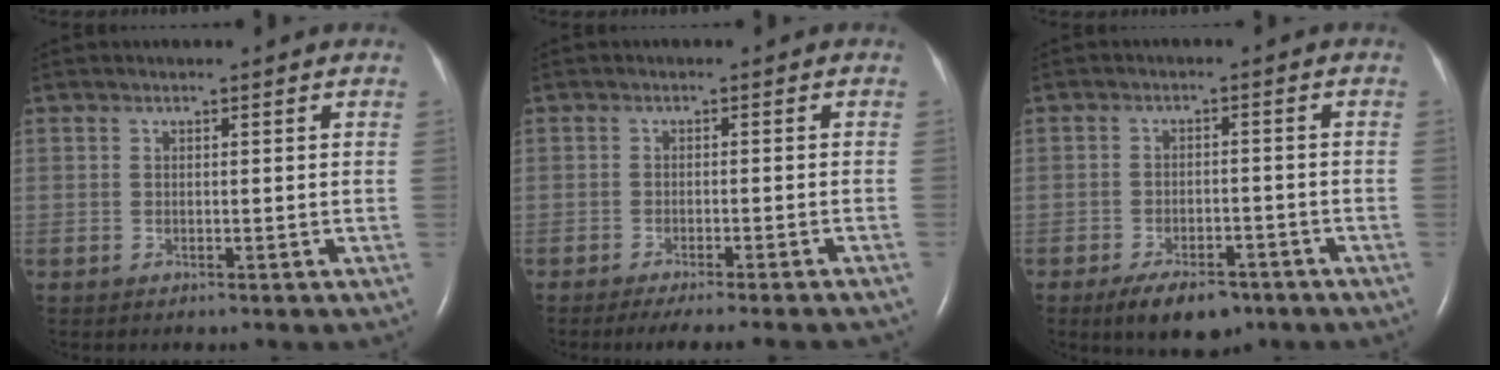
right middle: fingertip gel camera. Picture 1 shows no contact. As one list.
[{"total": 10.4, "force": [-9.2, -0.3, 4.8], "torque": [-0.045, -0.022, -0.119]}, {"total": 7.6, "force": [-5.3, 3.3, 4.3], "torque": [-0.074, -0.004, -0.082]}]